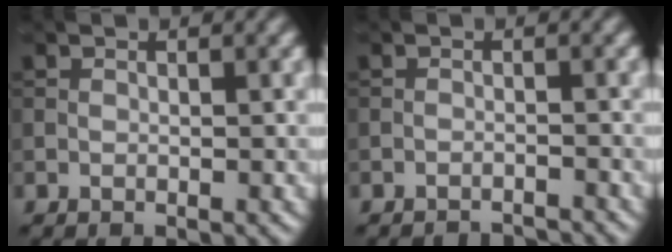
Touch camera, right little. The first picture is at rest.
{"total": 3.6, "force": [-3.5, 0.4, 0.7], "torque": [-0.006, 0.003, -0.049]}